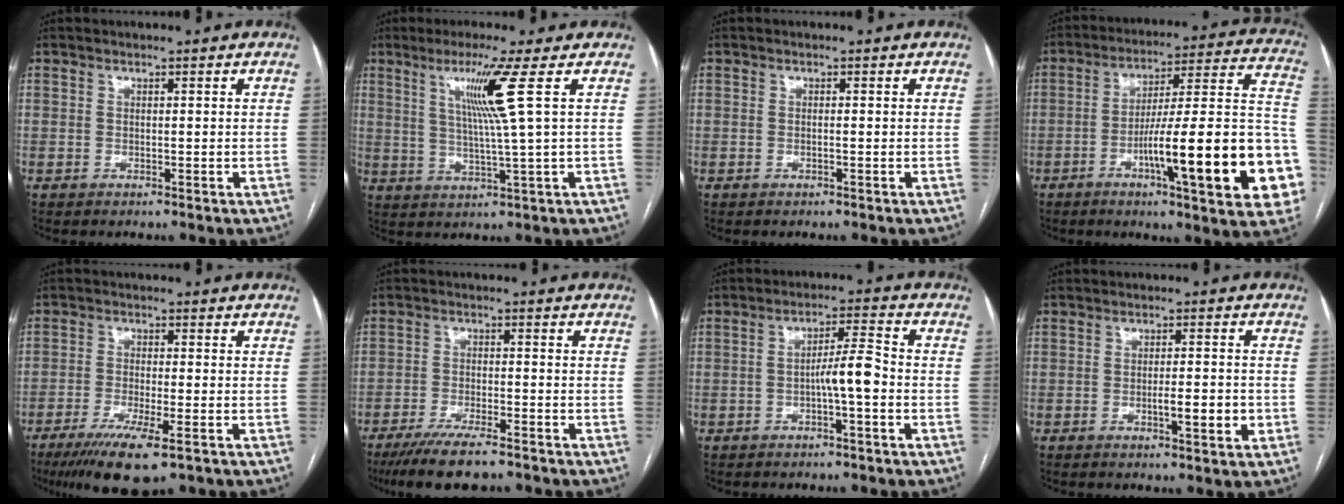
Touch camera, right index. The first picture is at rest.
{"total": 7.9, "force": [2.9, -2.5, 6.9], "torque": [-0.129, -0.010, 0.060]}
{"total": 0.0}
{"total": 24.2, "force": [-7.7, 2.3, 22.8], "torque": [-0.242, 0.012, -0.107]}
{"total": 9.7, "force": [-6.1, 1.3, 7.4], "torque": [-0.127, -0.025, -0.097]}
{"total": 9.4, "force": [-7.5, 1.6, 5.4], "torque": [-0.088, -0.020, -0.124]}
{"total": 5.2, "force": [-1.4, 0.3, 5.0], "torque": [-0.085, 0.013, -0.023]}
{"total": 4.2, "force": [-1.2, 0.7, 3.9], "torque": [-0.062, -0.002, -0.014]}